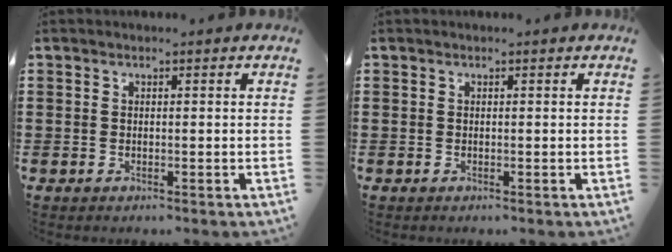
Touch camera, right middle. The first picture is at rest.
{"total": 0.0}